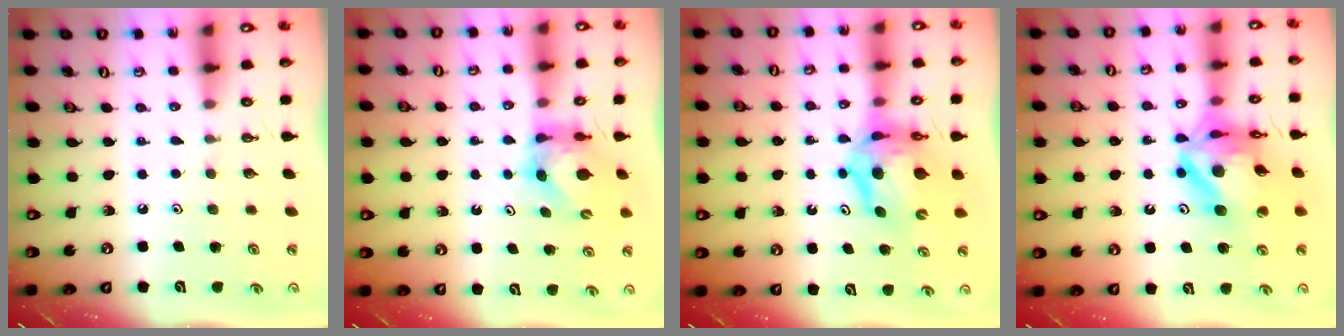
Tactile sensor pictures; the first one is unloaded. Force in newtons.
{"total": 5.9, "press": 5.9, "slide": 0.6}
{"total": 10.6, "press": 10.5, "slide": 1.1}
{"total": 17.8, "press": 17.7, "slide": 2.3}